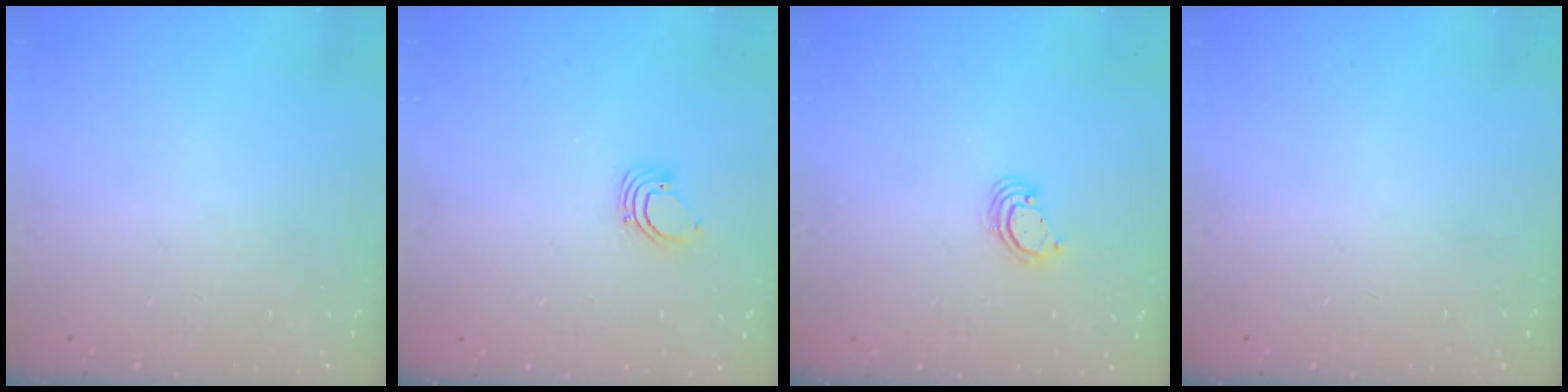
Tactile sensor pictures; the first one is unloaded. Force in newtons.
{"total": 2.7, "press": 2.7, "slide": 0.1}
{"total": 3.6, "press": 3.6, "slide": 0.3}
{"total": 0.0}